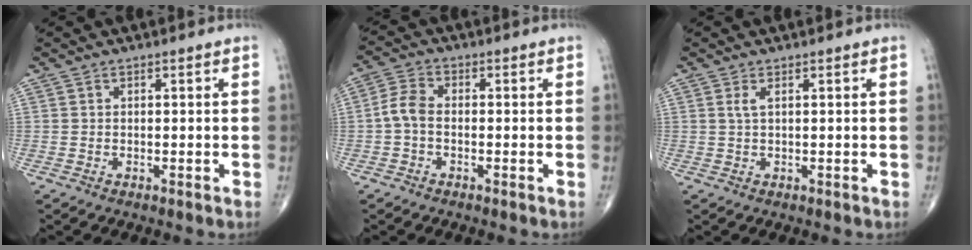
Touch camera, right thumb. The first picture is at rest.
{"total": 4.4, "force": [-0.8, 2.7, 3.4], "torque": [-0.069, 0.014, -0.026]}
{"total": 1.3, "force": [0.5, 0.3, 1.1], "torque": [-0.033, 0.003, 0.012]}